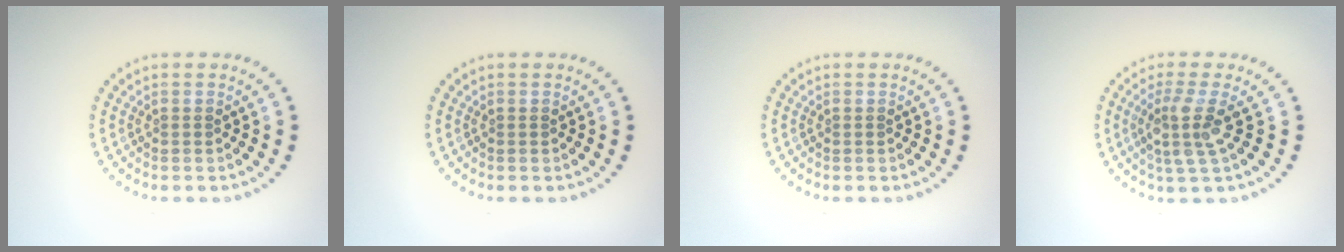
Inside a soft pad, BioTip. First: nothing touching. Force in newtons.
{"total": 0.0}
{"total": 0.0}
{"total": 3.2, "press": 2.4, "slide": 2.0}